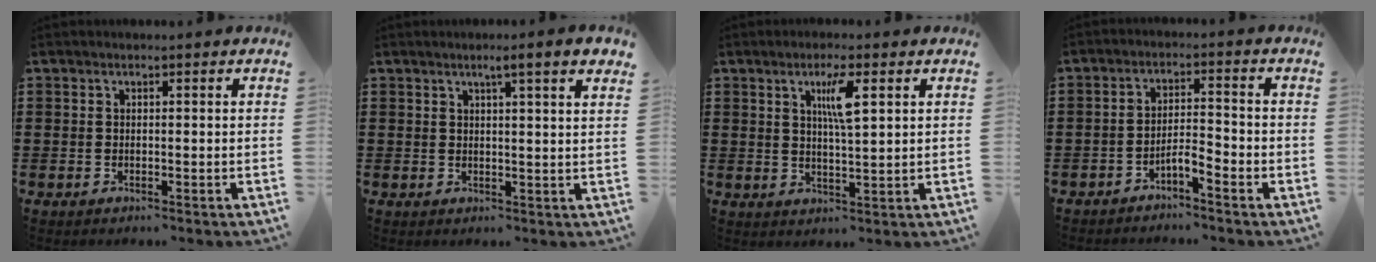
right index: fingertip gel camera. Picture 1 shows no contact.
{"total": 3.1, "force": [1.9, -0.3, 2.5], "torque": [-0.043, -0.004, 0.029]}
{"total": 5.2, "force": [2.1, 0.9, 4.6], "torque": [-0.090, 0.004, 0.030]}
{"total": 3.2, "force": [-2.7, 0.3, 1.7], "torque": [-0.036, 0.005, -0.055]}